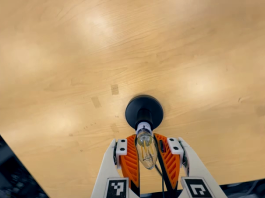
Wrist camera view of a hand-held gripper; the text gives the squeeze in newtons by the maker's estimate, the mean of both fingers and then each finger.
{"total": 21.4, "left": 20.1, "right": 22.7}